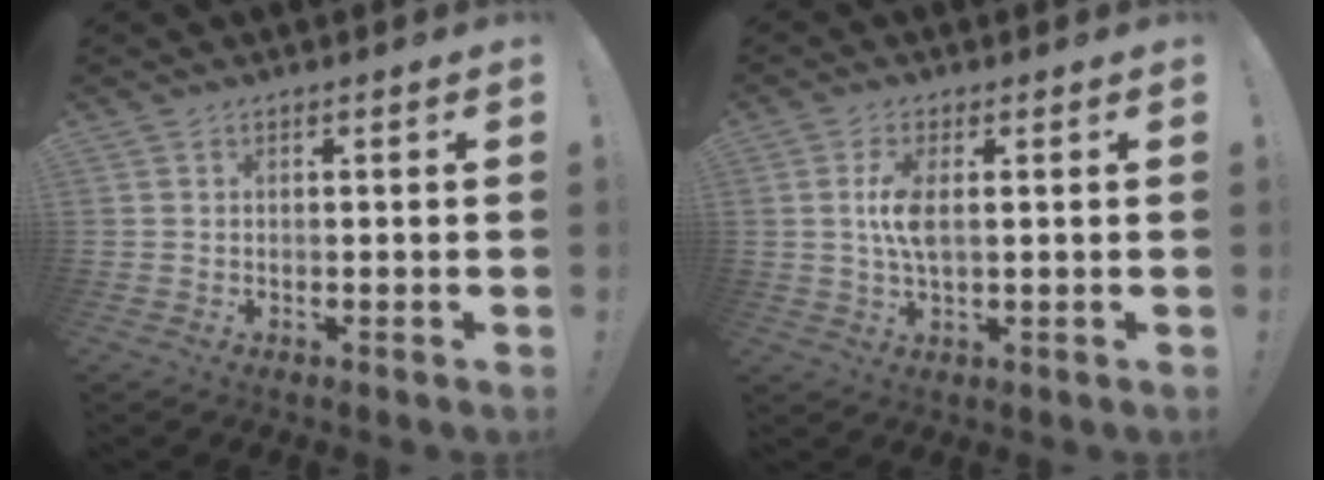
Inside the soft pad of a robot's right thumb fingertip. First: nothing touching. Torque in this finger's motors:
{"motor_torque": [1.46, 1.23, 0.68, -0.76, 0.35]}